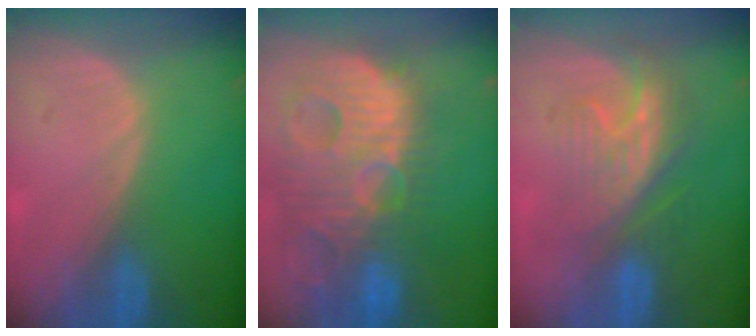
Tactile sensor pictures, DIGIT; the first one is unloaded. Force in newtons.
{"total": 14.6, "press": 12.6, "slide": 7.3}
{"total": 8.5, "press": 7.5, "slide": 4.1}